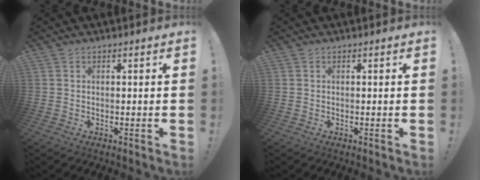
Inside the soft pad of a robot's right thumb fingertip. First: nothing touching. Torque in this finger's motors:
{"motor_torque": [-0.01, 0.01, -0.01, 0.01, 0.00]}